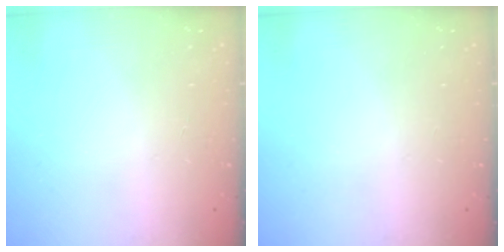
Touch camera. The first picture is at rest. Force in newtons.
{"total": 0.0}